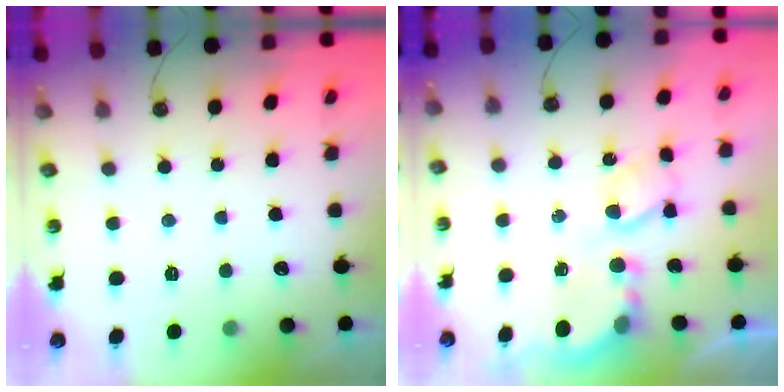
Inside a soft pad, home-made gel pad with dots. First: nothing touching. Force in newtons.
{"total": 6.6, "press": 6.5, "slide": 0.6}